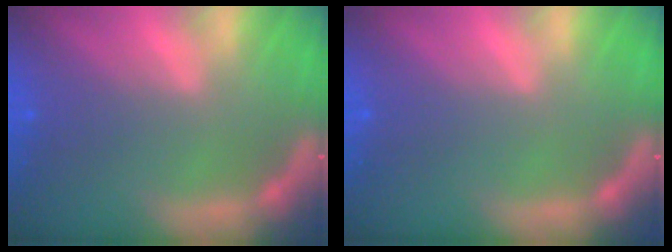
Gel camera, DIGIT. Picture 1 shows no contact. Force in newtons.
{"total": 0.0}